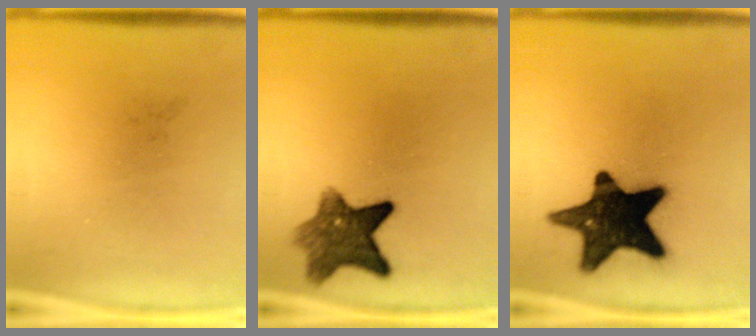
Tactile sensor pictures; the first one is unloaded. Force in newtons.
{"total": 8.4}
{"total": 18.2}